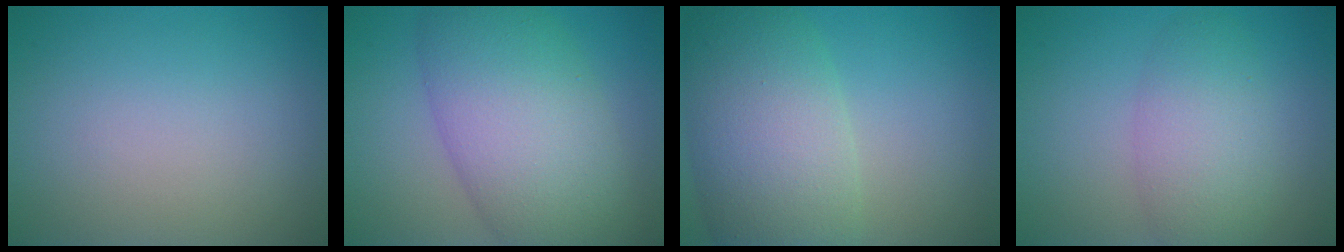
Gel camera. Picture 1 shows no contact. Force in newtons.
{"total": 10.1, "press": 10.1, "slide": 0.4}
{"total": 9.7, "press": 9.6, "slide": 0.5}
{"total": 4.6, "press": 4.6, "slide": 0.0}